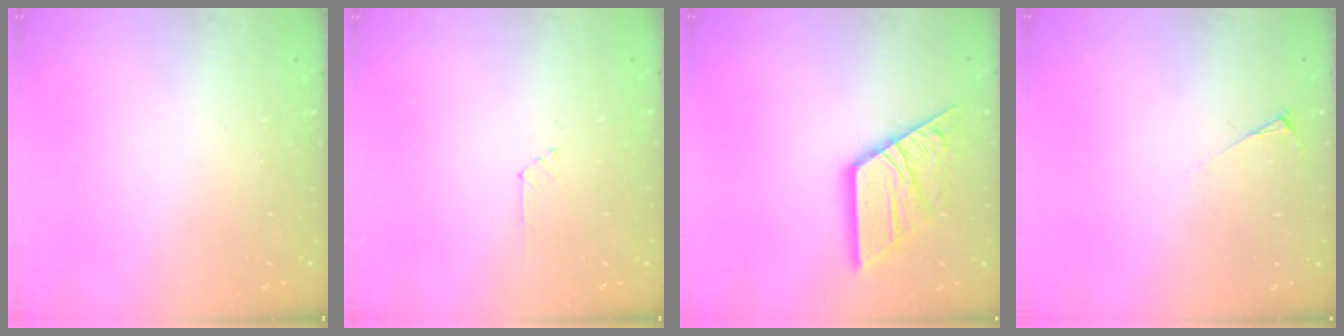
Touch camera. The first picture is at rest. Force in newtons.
{"total": 2.8, "press": 2.7, "slide": 0.5}
{"total": 15.5, "press": 15.4, "slide": 1.4}
{"total": 4.0, "press": 4.0, "slide": 0.7}